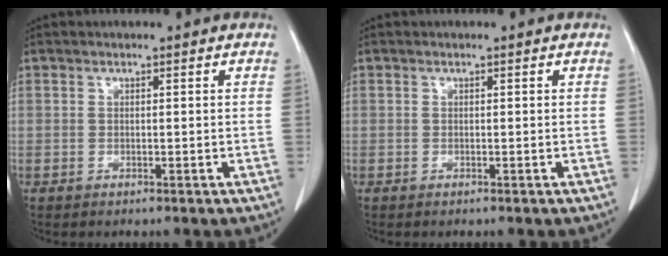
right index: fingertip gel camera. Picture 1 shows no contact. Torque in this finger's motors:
{"motor_torque": [0.06, 0.16, -0.23, -0.08]}